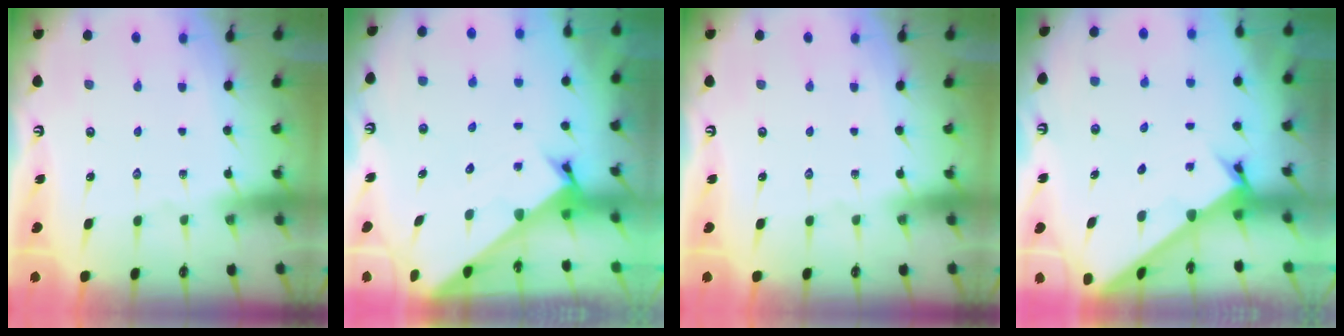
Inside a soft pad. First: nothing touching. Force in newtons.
{"total": 2.5, "press": 2.4, "slide": 0.2}
{"total": 0.0}
{"total": 2.1, "press": 2.1, "slide": 0.1}